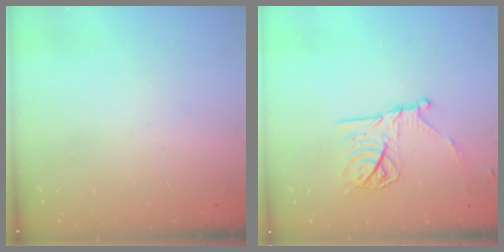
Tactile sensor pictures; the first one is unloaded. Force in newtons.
{"total": 14.9, "press": 14.9, "slide": 0.4}